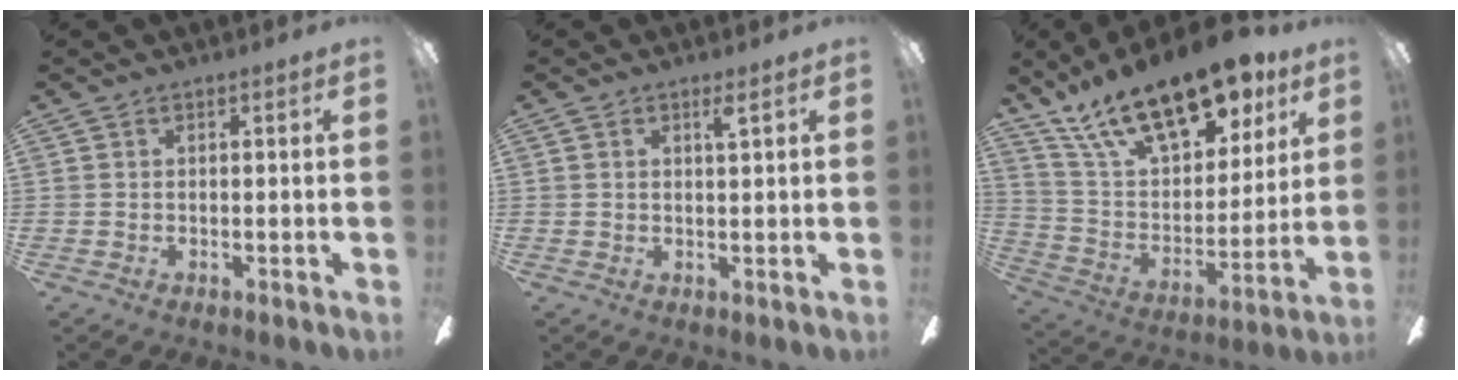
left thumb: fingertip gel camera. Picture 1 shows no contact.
{"total": 1.9, "force": [1.2, 0.1, 1.4], "torque": [-0.023, -0.002, 0.018]}
{"total": 21.9, "force": [15.2, 9.3, 12.7], "torque": [-0.222, -0.092, 0.269]}